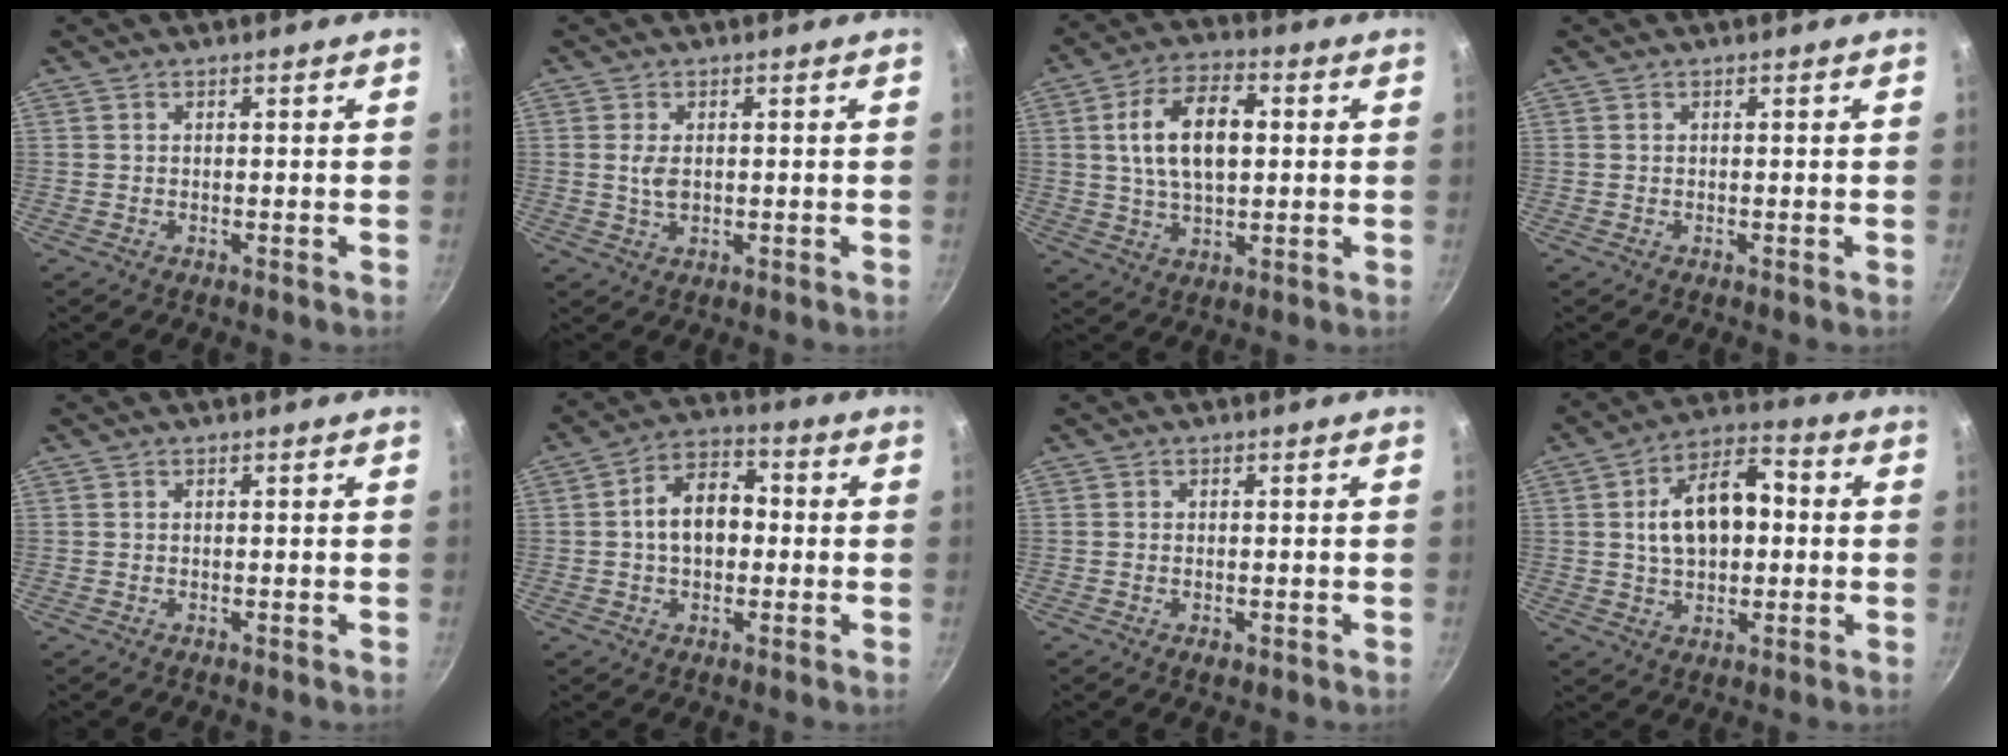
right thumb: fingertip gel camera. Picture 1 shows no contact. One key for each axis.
{"total": 3.1, "fx": 0.3, "fy": 1.7, "fz": 2.5, "tx": -0.051, "ty": -0.005, "tz": 0.009}
{"total": 13.1, "fx": 2.0, "fy": 7.1, "fz": 10.7, "tx": -0.178, "ty": 0.010, "tz": 0.034}
{"total": 0.0}
{"total": 0.0}
{"total": 10.0, "fx": 0.2, "fy": 6.7, "fz": 7.5, "tx": -0.106, "ty": 0.028, "tz": -0.008}
{"total": 1.2, "fx": -0.5, "fy": 0.7, "fz": 0.8, "tx": -0.015, "ty": 0.003, "tz": -0.003}
{"total": 13.8, "fx": 1.5, "fy": 8.0, "fz": 11.2, "tx": -0.169, "ty": 0.022, "tz": 0.019}